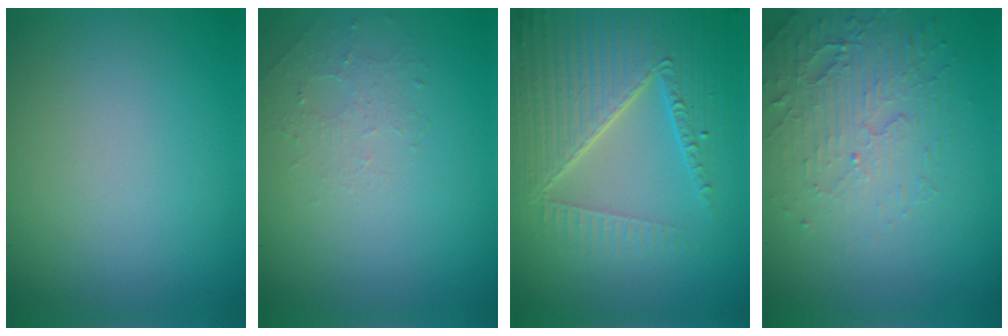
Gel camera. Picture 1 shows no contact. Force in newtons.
{"total": 1.3, "press": 0.7, "slide": 1.2}
{"total": 7.0, "press": 5.4, "slide": 4.4}
{"total": 5.2, "press": 3.2, "slide": 4.0}